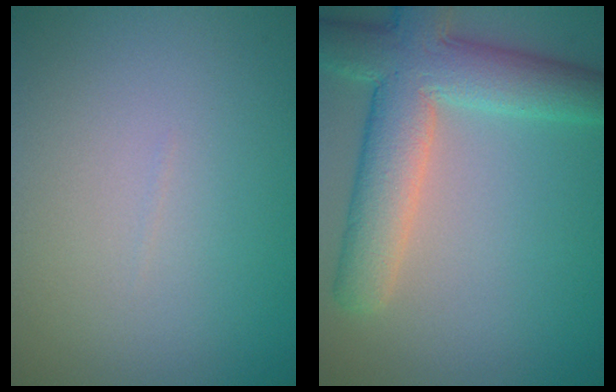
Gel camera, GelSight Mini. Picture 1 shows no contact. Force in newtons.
{"total": 8.0, "press": 8.0, "slide": 0.5}